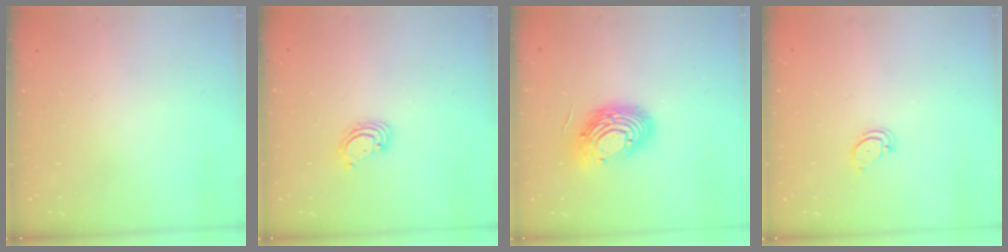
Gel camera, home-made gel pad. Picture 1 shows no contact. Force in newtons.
{"total": 3.5, "press": 3.5, "slide": 0.2}
{"total": 13.5, "press": 13.5, "slide": 1.3}
{"total": 3.0, "press": 3.0, "slide": 0.3}